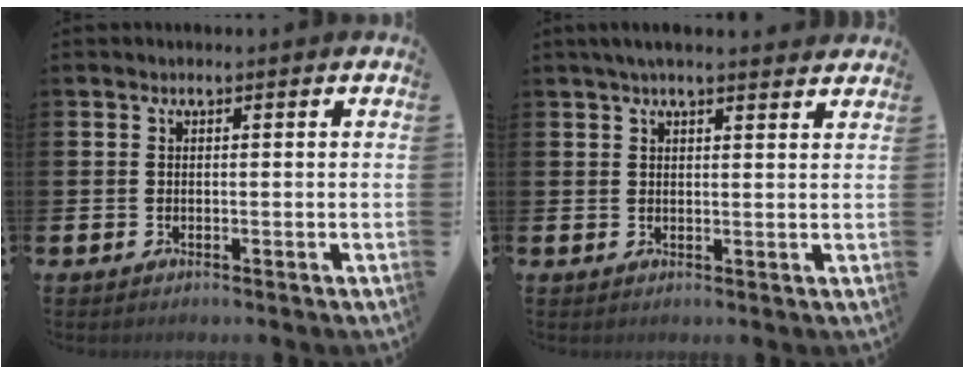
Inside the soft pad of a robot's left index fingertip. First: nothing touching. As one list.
[{"total": 3.3, "force": [2.9, 0.5, 1.5], "torque": [-0.036, -0.003, 0.053]}]